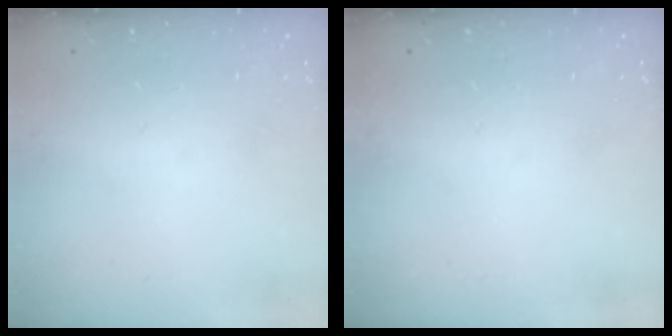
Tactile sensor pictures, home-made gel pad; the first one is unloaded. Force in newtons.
{"total": 0.0}